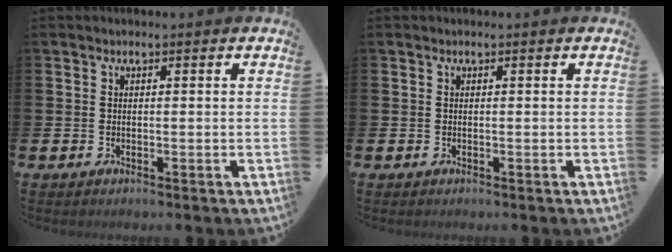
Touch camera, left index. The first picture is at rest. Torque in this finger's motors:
{"motor_torque": [-0.06, -0.04, -0.01, 0.02]}